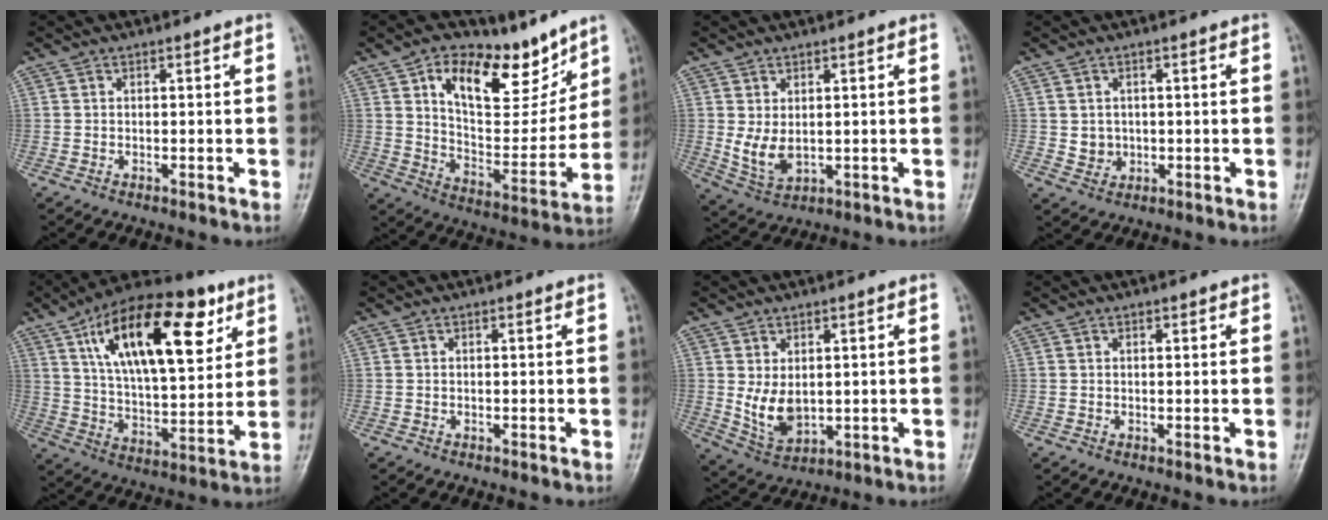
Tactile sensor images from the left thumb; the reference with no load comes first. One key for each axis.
{"total": 19.1, "fx": 11.2, "fy": 9.7, "fz": 12.1, "tx": -0.136, "ty": -0.059, "tz": 0.191}
{"total": 5.6, "fx": 0.6, "fy": 3.6, "fz": 4.3, "tx": -0.076, "ty": -0.014, "tz": 0.027}
{"total": 3.1, "fx": 0.2, "fy": 2.9, "fz": 1.1, "tx": -0.005, "ty": 0.000, "tz": 0.010}
{"total": 24.2, "fx": 10.5, "fy": 10.9, "fz": 18.9, "tx": -0.281, "ty": -0.022, "tz": 0.176}
{"total": 0.0}
{"total": 6.8, "fx": 0.8, "fy": 4.5, "fz": 5.0, "tx": -0.079, "ty": -0.017, "tz": 0.033}
{"total": 0.7, "fx": 0.4, "fy": 0.4, "fz": 0.3, "tx": 0.002, "ty": -0.002, "tz": 0.003}